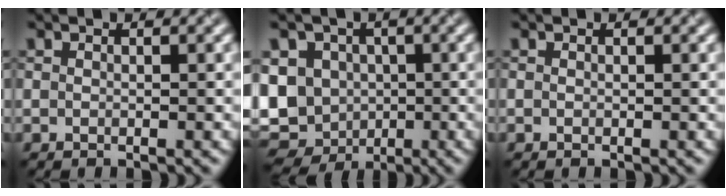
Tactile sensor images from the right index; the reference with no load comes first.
{"total": 9.6, "force": [-1.9, 7.9, 5.1], "torque": [-0.072, -0.003, -0.044]}
{"total": 0.0}